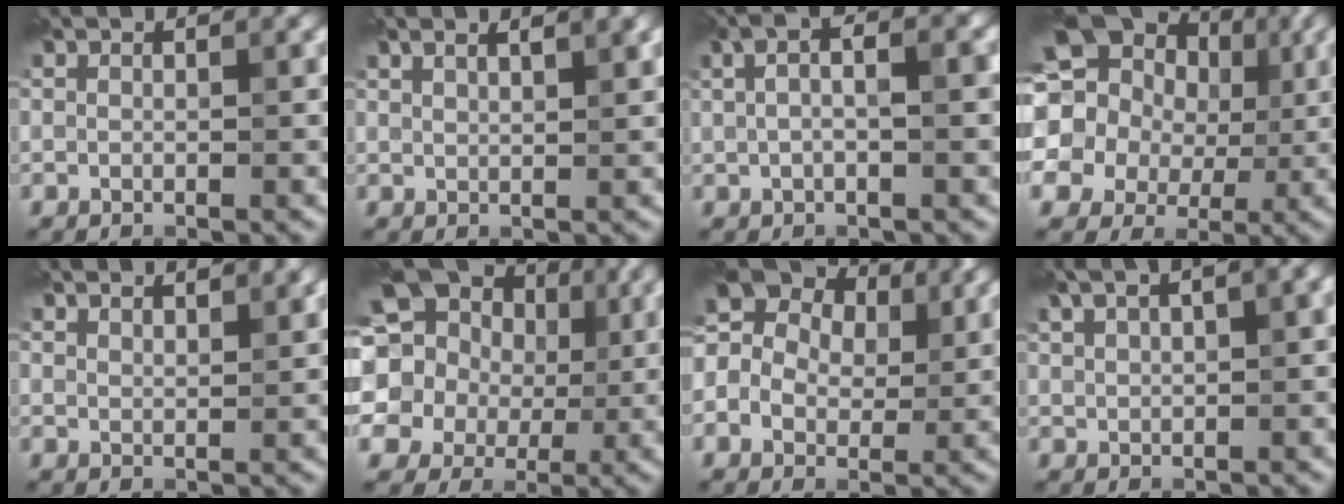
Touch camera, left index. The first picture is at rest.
{"total": 3.3, "force": [2.1, 1.2, 2.3], "torque": [-0.011, 0.011, 0.009]}
{"total": 5.0, "force": [1.4, 1.9, 4.4], "torque": [-0.073, 0.019, 0.014]}
{"total": 17.0, "force": [4.5, 14.1, 8.3], "torque": [-0.178, 0.028, 0.054]}
{"total": 2.6, "force": [2.3, 0.6, 1.1], "torque": [-0.003, 0.005, 0.029]}
{"total": 18.4, "force": [5.2, 15.8, 7.8], "torque": [-0.175, 0.039, 0.039]}
{"total": 10.6, "force": [3.0, 8.2, 6.1], "torque": [-0.104, 0.040, 0.016]}
{"total": 5.3, "force": [3.2, 1.6, 3.9], "torque": [-0.077, 0.021, 0.056]}